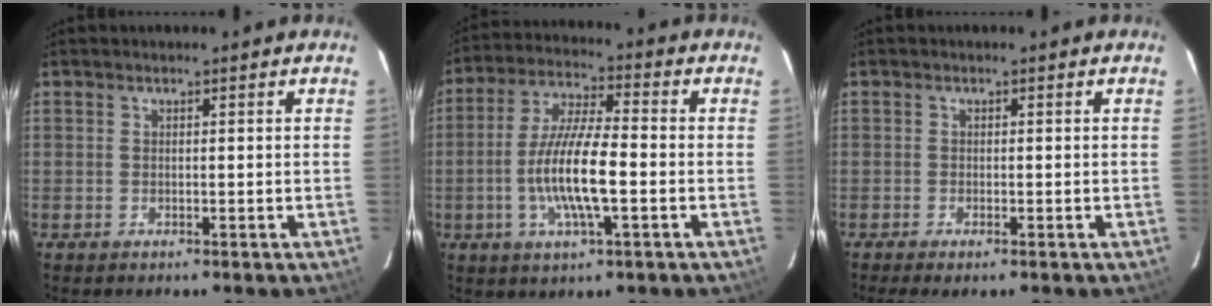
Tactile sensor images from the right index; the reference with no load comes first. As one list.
[{"total": 12.3, "force": [-2.9, 2.5, 11.7], "torque": [-0.234, -0.004, -0.056]}, {"total": 2.3, "force": [-1.7, 0.3, 1.6], "torque": [-0.036, -0.007, -0.031]}]